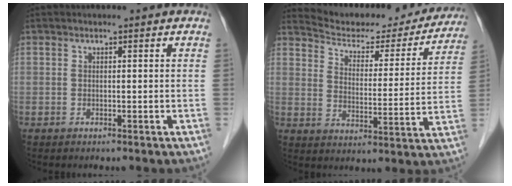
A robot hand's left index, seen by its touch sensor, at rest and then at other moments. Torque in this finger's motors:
{"motor_torque": [0.69, -0.94, 0.02, -0.01]}